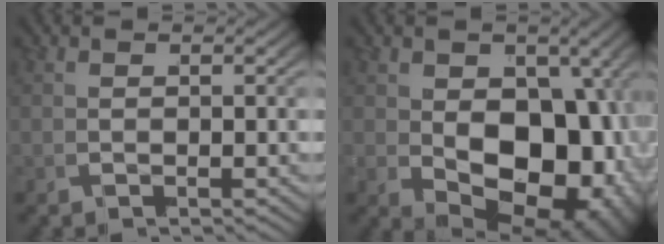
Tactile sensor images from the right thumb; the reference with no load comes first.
{"total": 13.1, "force": [-0.7, 9.0, 9.5], "torque": [-0.147, -0.071, 0.024]}